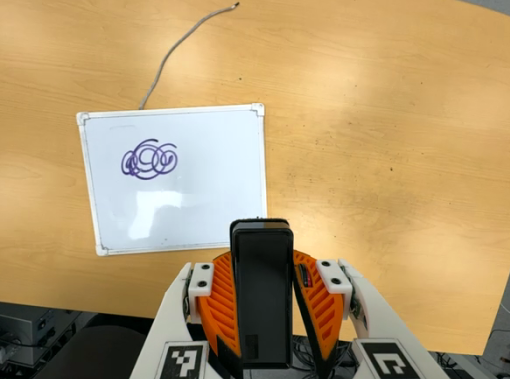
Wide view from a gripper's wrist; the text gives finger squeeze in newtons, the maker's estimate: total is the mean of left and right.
{"total": 7.8, "left": 5.8, "right": 9.8}